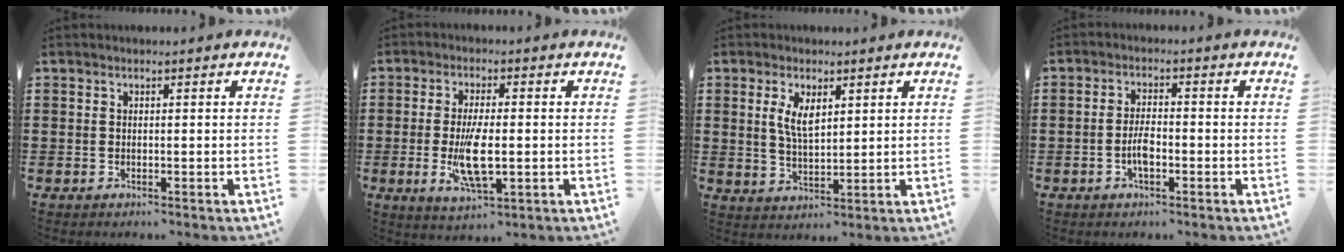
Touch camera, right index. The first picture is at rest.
{"total": 8.2, "force": [-1.2, 2.8, 7.6], "torque": [-0.162, -0.013, -0.025]}
{"total": 4.4, "force": [1.7, 1.8, 3.6], "torque": [-0.077, 0.004, 0.030]}
{"total": 3.7, "force": [-1.2, 1.4, 3.2], "torque": [-0.072, 0.000, -0.025]}